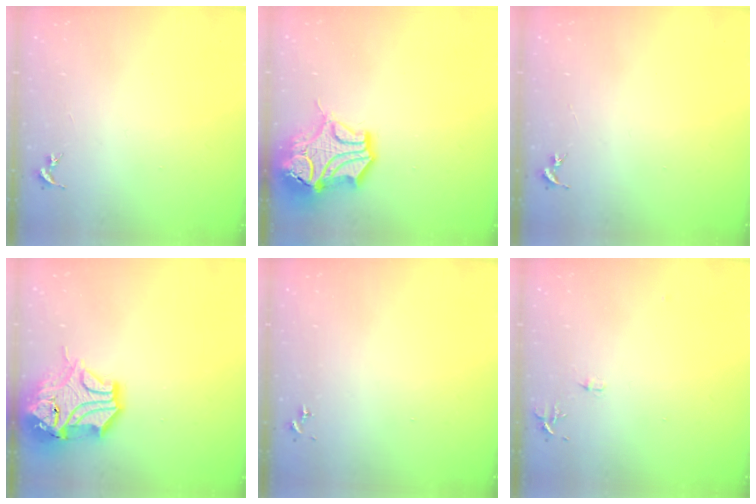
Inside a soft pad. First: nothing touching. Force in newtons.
{"total": 16.3, "press": 16.2, "slide": 2.2}
{"total": 0.0}
{"total": 17.4, "press": 17.2, "slide": 2.4}
{"total": 0.0}
{"total": 6.2, "press": 6.1, "slide": 0.7}